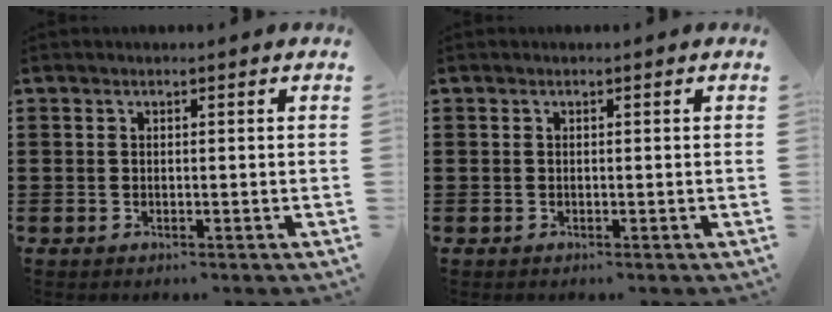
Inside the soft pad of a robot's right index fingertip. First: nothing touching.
{"total": 0.0}